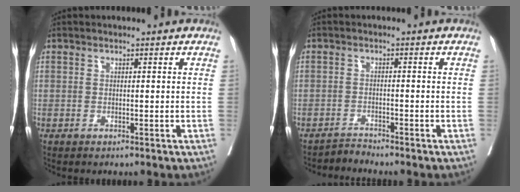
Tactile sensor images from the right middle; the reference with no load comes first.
{"total": 1.8, "force": [-1.6, -0.5, -0.6], "torque": [0.015, -0.013, -0.030]}